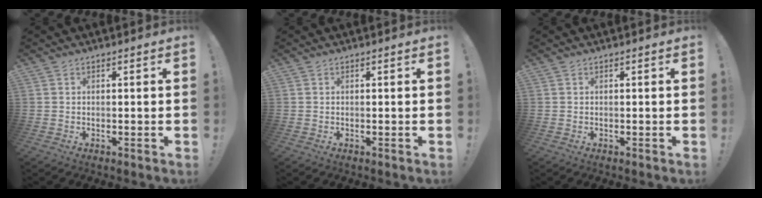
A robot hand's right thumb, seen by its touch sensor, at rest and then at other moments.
{"total": 0.0}
{"total": 0.0}